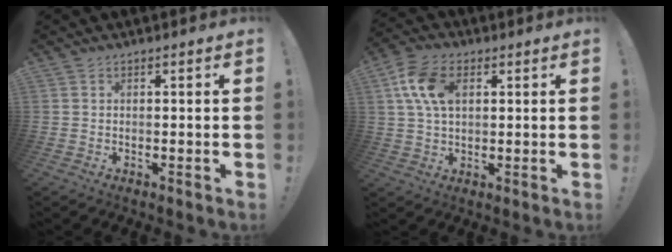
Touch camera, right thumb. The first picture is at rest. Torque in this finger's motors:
{"motor_torque": [-0.39, 0.90, 1.09, -0.11, 0.42]}